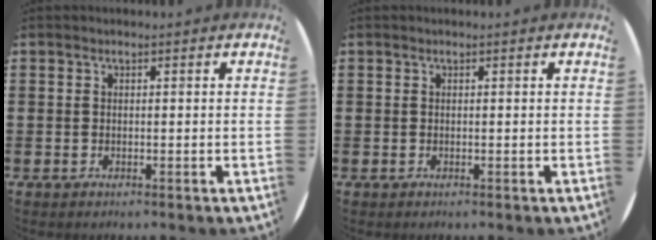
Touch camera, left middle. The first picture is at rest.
{"total": 0.0}